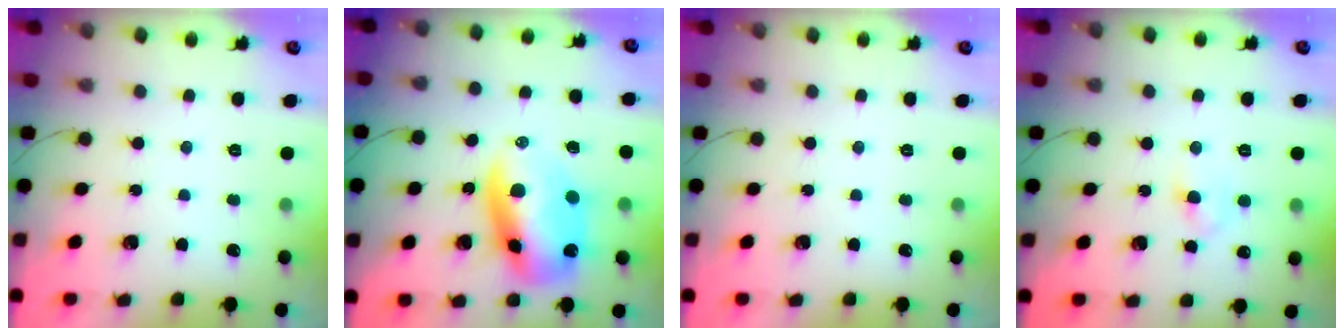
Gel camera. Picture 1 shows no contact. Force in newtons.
{"total": 14.0, "press": 13.6, "slide": 3.3}
{"total": 0.0}
{"total": 3.9, "press": 3.7, "slide": 1.2}